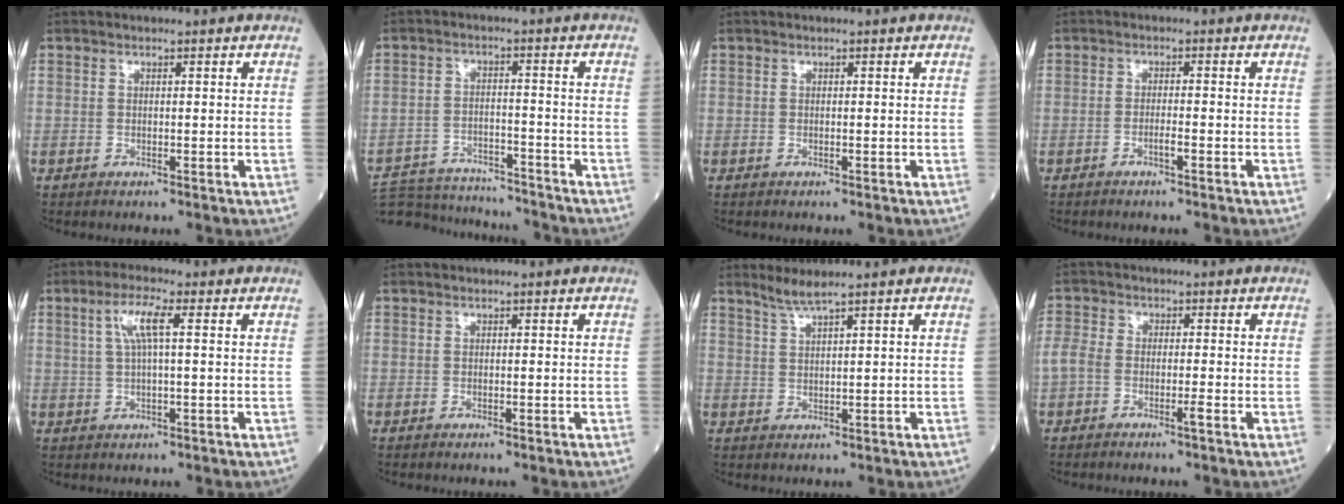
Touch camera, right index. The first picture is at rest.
{"total": 15.5, "force": [-14.8, 2.8, 3.9], "torque": [-0.080, 0.004, -0.215]}
{"total": 0.0}
{"total": 1.3, "force": [-0.8, -0.1, 1.1], "torque": [-0.021, 0.002, -0.015]}
{"total": 4.8, "force": [1.5, 0.3, 4.6], "torque": [-0.096, 0.012, 0.033]}
{"total": 0.0}
{"total": 2.6, "force": [2.1, -0.8, 1.2], "torque": [-0.029, -0.001, 0.049]}
{"total": 3.1, "force": [-1.5, 1.1, 2.5], "torque": [-0.064, 0.010, -0.032]}